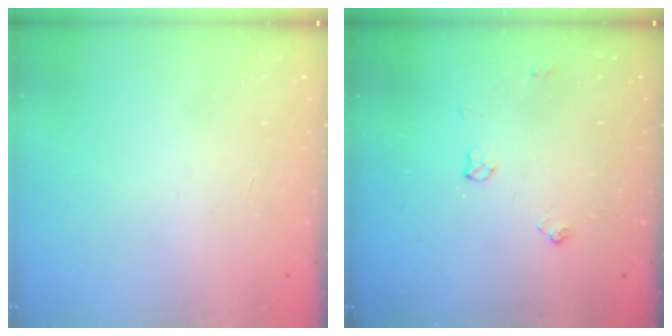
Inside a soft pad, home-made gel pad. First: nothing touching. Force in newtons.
{"total": 6.4, "press": 6.3, "slide": 0.8}